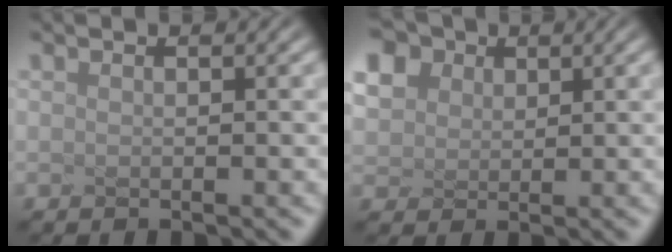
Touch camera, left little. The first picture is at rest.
{"total": 3.9, "force": [2.3, 2.9, 1.4], "torque": [-0.094, 0.016, 0.074]}